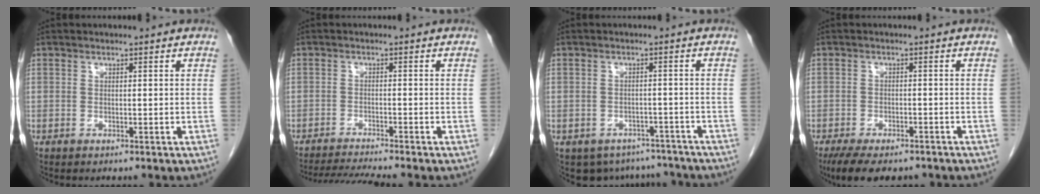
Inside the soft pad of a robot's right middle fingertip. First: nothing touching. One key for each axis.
{"total": 5.7, "fx": -5.2, "fy": -1.4, "fz": 1.8, "tx": -0.031, "ty": -0.018, "tz": -0.089}
{"total": 8.6, "fx": -7.1, "fy": 4.7, "fz": 1.0, "tx": -0.005, "ty": 0.012, "tz": -0.082}
{"total": 9.5, "fx": -7.3, "fy": 3.7, "fz": 4.8, "tx": -0.071, "ty": -0.007, "tz": -0.107}